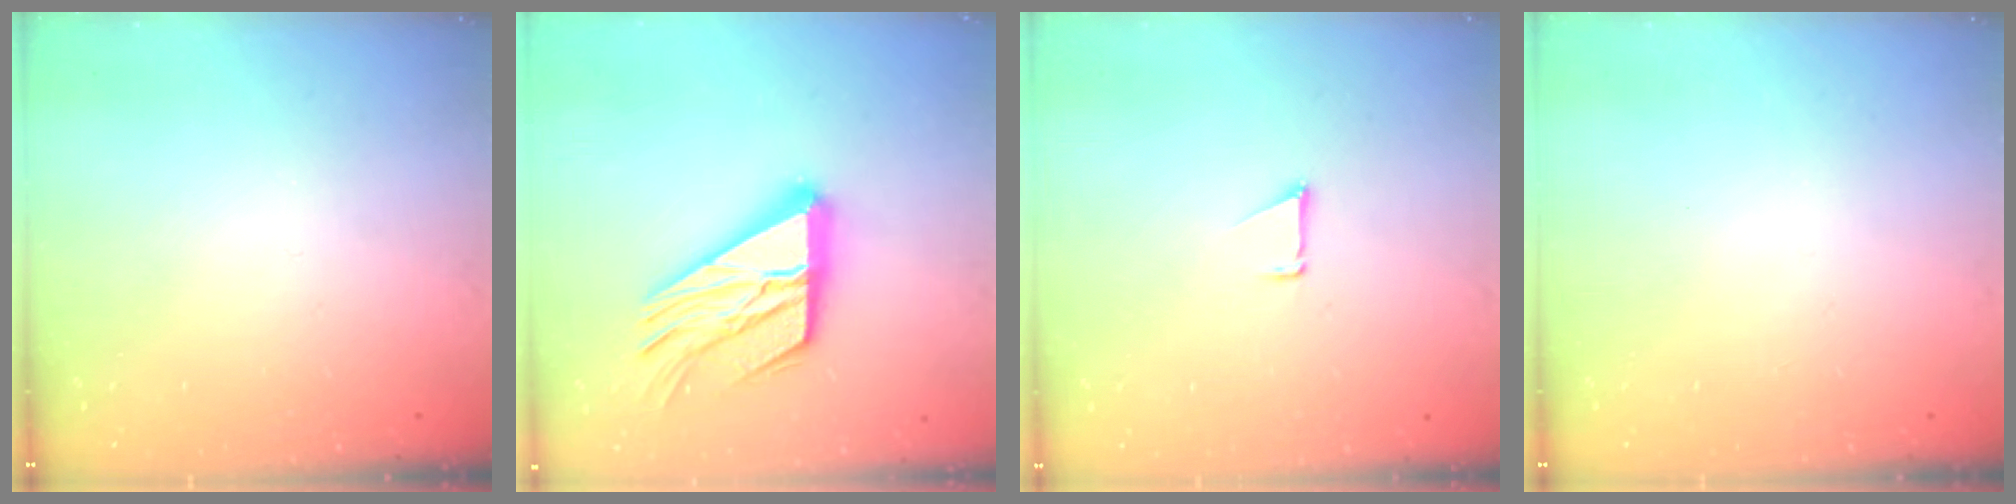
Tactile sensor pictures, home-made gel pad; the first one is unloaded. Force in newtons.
{"total": 20.1, "press": 20.0, "slide": 2.1}
{"total": 0.7, "press": 0.7, "slide": 0.1}
{"total": 0.0}